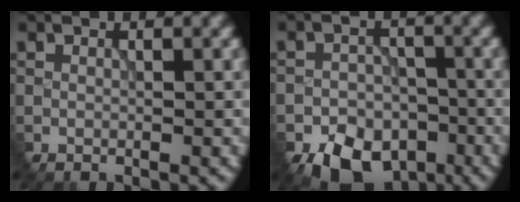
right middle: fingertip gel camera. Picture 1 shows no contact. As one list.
[{"total": 7.2, "force": [-4.9, 4.3, 3.0], "torque": [-0.042, -0.021, -0.076]}]